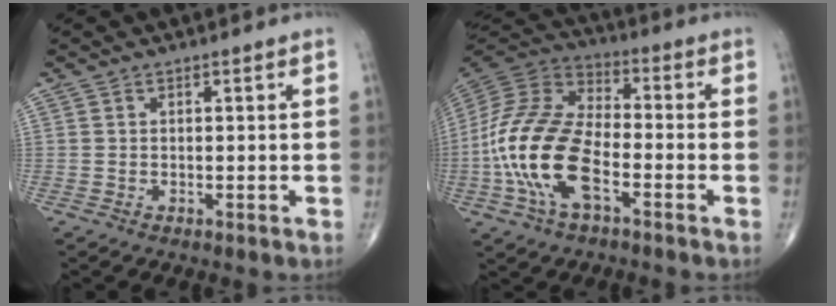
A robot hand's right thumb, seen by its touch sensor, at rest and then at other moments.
{"total": 19.1, "force": [-5.5, 9.4, 15.7], "torque": [-0.325, 0.027, -0.107]}